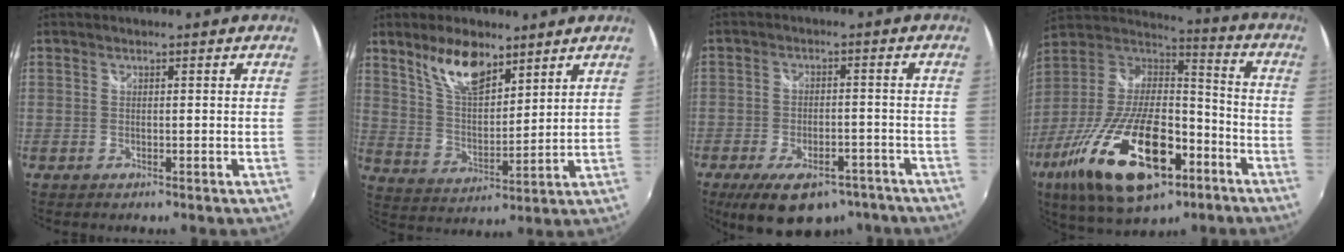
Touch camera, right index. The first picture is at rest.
{"total": 10.8, "force": [7.4, 4.3, 6.7], "torque": [-0.118, 0.005, 0.142]}
{"total": 15.4, "force": [-10.7, 7.2, 8.4], "torque": [-0.168, -0.012, -0.151]}
{"total": 27.4, "force": [-12.9, 12.2, 20.9], "torque": [-0.407, -0.031, -0.216]}